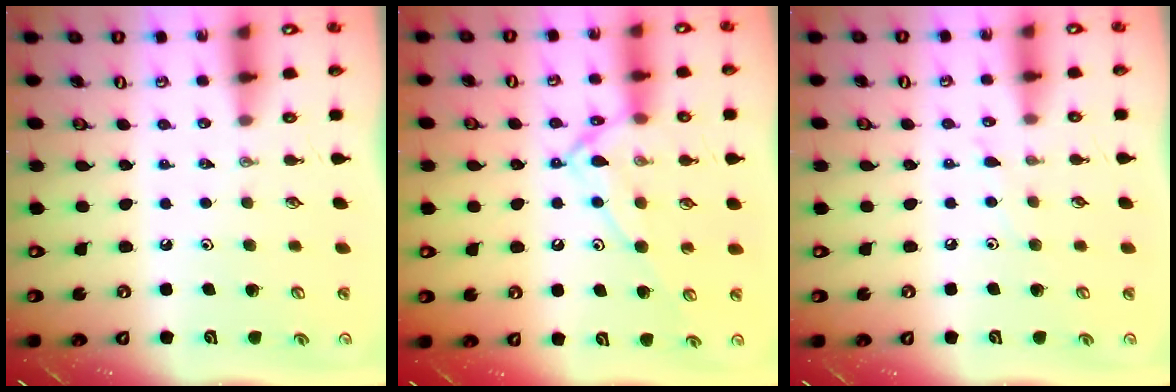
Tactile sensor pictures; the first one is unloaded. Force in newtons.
{"total": 12.0, "press": 11.9, "slide": 0.8}
{"total": 5.5, "press": 5.4, "slide": 0.6}